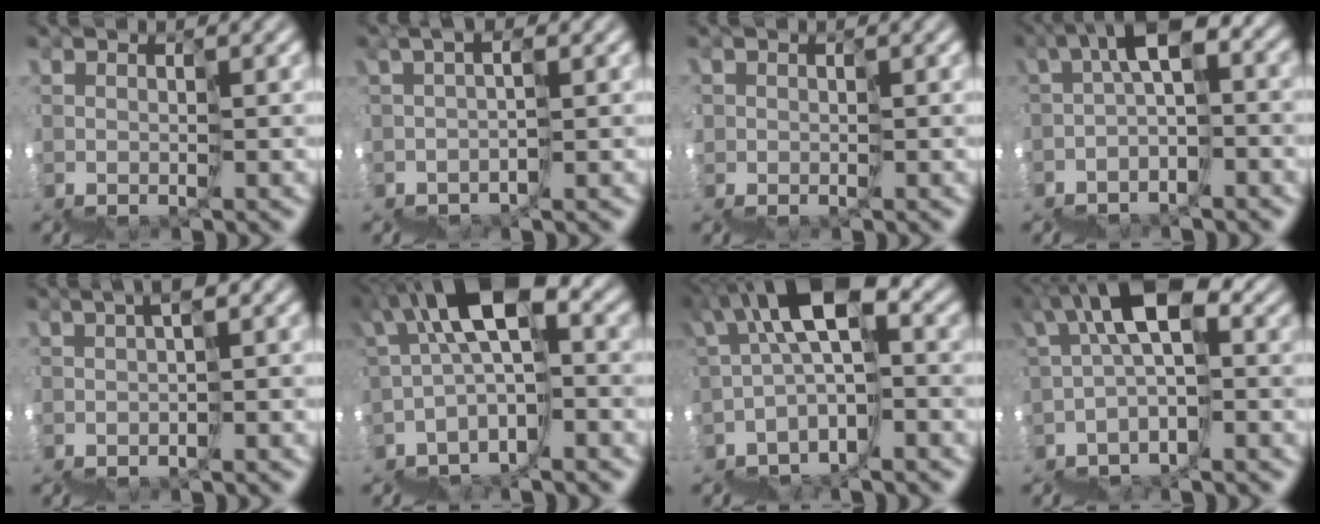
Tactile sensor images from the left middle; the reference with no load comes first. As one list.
[{"total": 1.3, "force": [-0.4, -1.2, 0.0], "torque": [-0.003, 0.010, -0.015]}, {"total": 1.3, "force": [-0.2, 1.3, -0.1], "torque": [-0.002, -0.002, 0.004]}, {"total": 2.8, "force": [-0.5, 0.8, 2.7], "torque": [-0.062, 0.022, -0.021]}, {"total": 2.1, "force": [-1.3, -0.5, 1.6], "torque": [-0.032, -0.003, -0.023]}, {"total": 6.4, "force": [0.6, 2.2, 5.9], "torque": [-0.108, 0.039, -0.001]}, {"total": 5.7, "force": [0.3, 2.1, 5.3], "torque": [-0.101, 0.037, -0.005]}, {"total": 4.7, "force": [0.6, 1.9, 4.2], "torque": [-0.082, 0.035, -0.003]}]